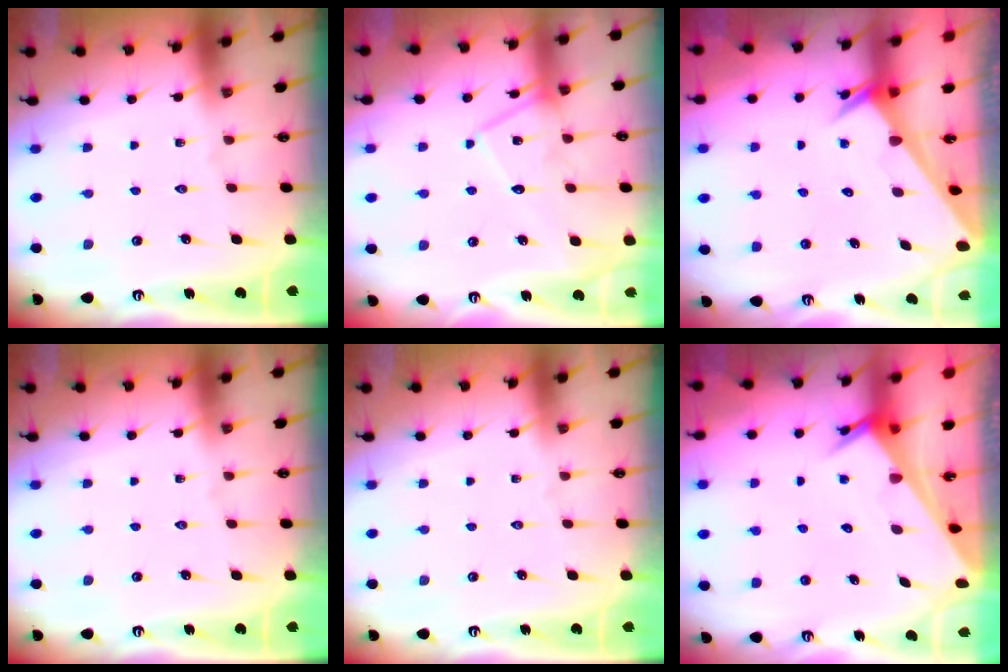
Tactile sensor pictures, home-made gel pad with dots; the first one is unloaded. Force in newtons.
{"total": 13.5, "press": 13.4, "slide": 1.1}
{"total": 2.1, "press": 2.1, "slide": 0.1}
{"total": 0.0}
{"total": 0.0}
{"total": 3.1, "press": 3.1, "slide": 0.2}